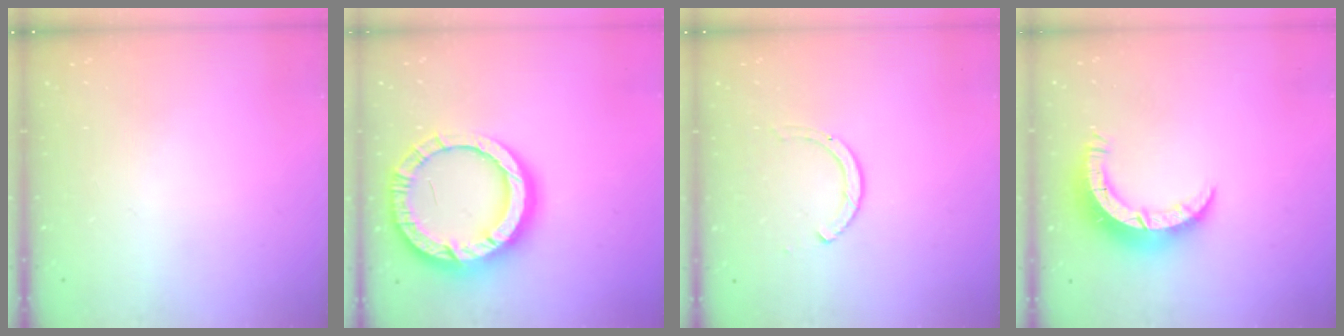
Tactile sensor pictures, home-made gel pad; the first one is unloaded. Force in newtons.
{"total": 18.9, "press": 18.9, "slide": 1.7}
{"total": 2.6, "press": 2.6, "slide": 0.3}
{"total": 7.7, "press": 7.7, "slide": 0.4}